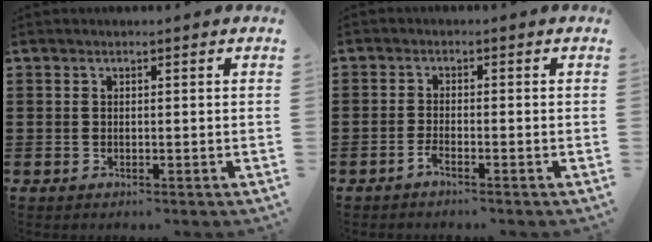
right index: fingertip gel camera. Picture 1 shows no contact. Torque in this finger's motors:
{"motor_torque": [1.06, 1.08, -0.18, -0.05]}